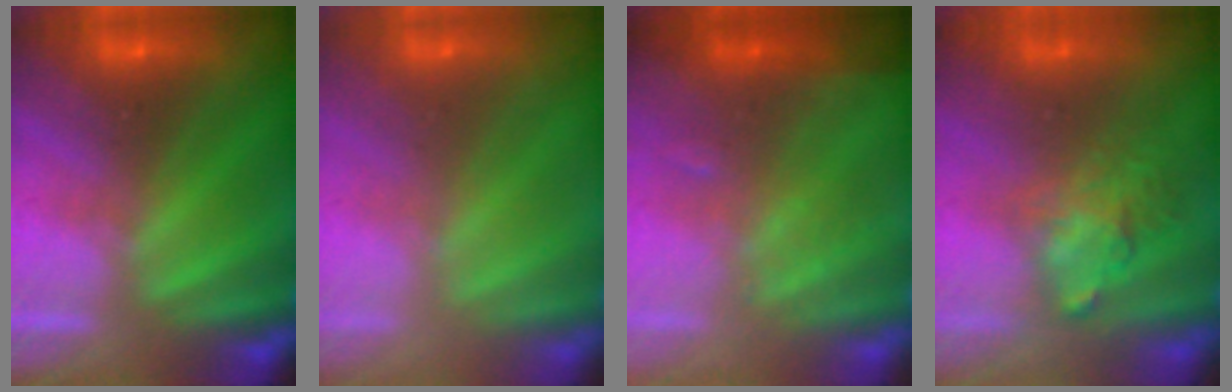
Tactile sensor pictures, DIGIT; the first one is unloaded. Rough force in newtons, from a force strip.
{"total": 2.2}
{"total": 2.7}
{"total": 3.9}